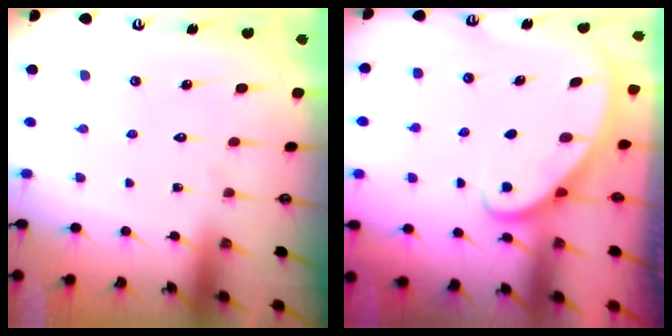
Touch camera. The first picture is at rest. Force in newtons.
{"total": 2.7, "press": 2.7, "slide": 0.1}